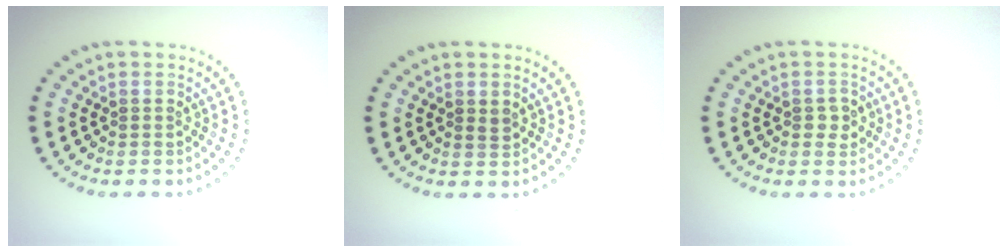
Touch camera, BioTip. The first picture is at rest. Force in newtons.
{"total": 0.8, "press": 0.8, "slide": 0.3}
{"total": 1.4, "press": 1.4, "slide": 0.2}